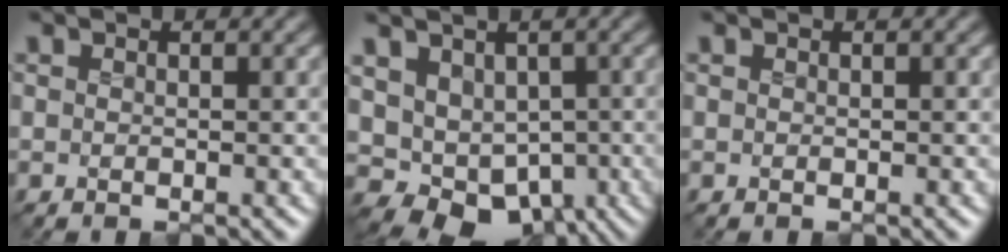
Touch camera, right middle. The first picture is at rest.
{"total": 6.1, "force": [-0.6, 5.2, 3.2], "torque": [-0.051, -0.002, -0.002]}
{"total": 0.0}